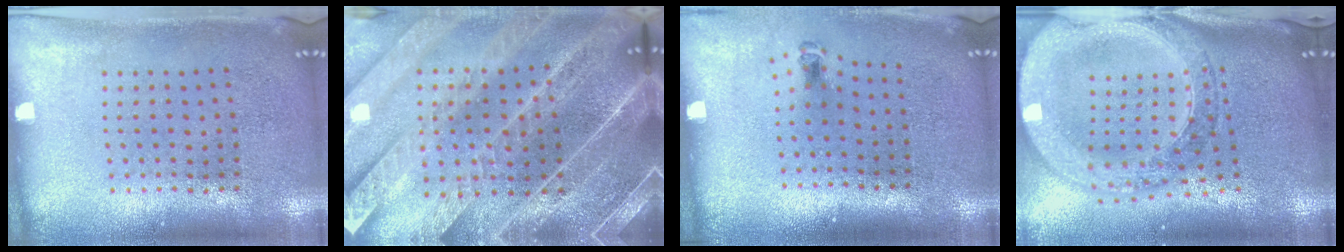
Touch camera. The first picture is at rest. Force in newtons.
{"total": 4.5, "press": 4.0, "slide": 2.0}
{"total": 0.6, "press": 0.4, "slide": 0.5}
{"total": 3.4, "press": 2.7, "slide": 2.0}